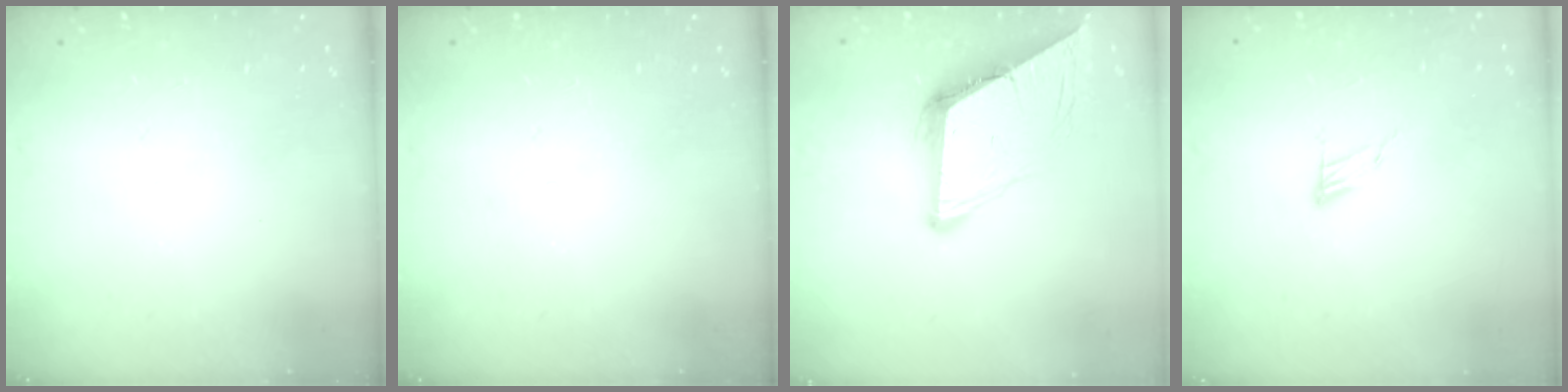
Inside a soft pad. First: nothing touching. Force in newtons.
{"total": 0.0}
{"total": 9.1, "press": 9.1, "slide": 0.4}
{"total": 6.1, "press": 6.1, "slide": 0.5}